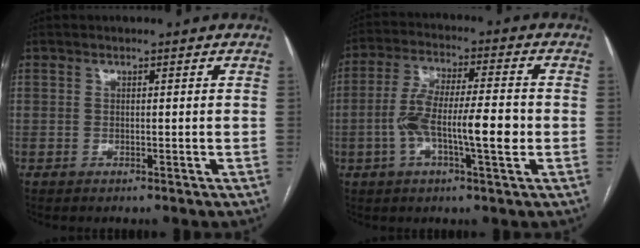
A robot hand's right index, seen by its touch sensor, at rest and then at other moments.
{"total": 11.3, "force": [-2.2, 1.9, 10.9], "torque": [-0.203, 0.012, -0.041]}